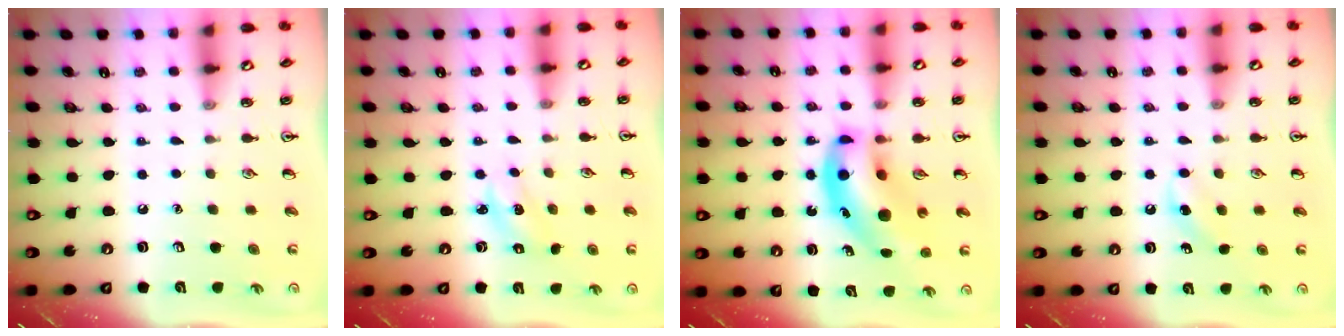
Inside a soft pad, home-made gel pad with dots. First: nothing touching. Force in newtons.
{"total": 2.2, "press": 2.1, "slide": 0.4}
{"total": 13.7, "press": 13.1, "slide": 4.0}
{"total": 6.3, "press": 6.0, "slide": 1.8}